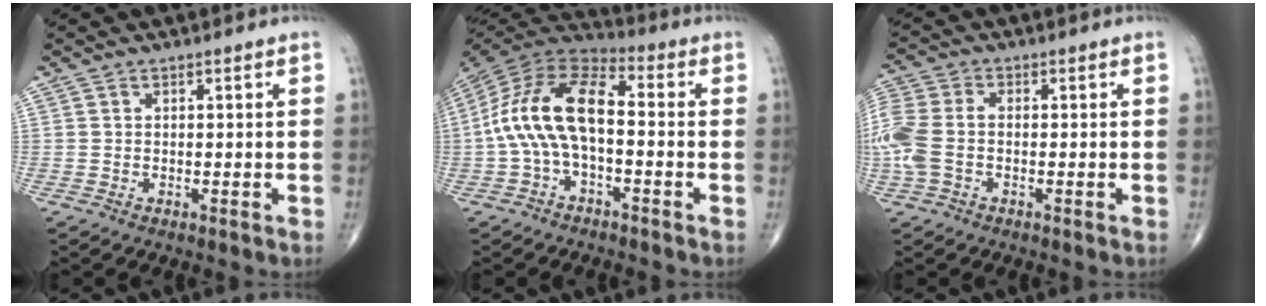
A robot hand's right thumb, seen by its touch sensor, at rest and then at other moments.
{"total": 15.0, "force": [-1.4, 7.4, 13.0], "torque": [-0.252, 0.043, -0.039]}
{"total": 9.5, "force": [-1.4, 6.0, 7.2], "torque": [-0.197, 0.018, -0.032]}